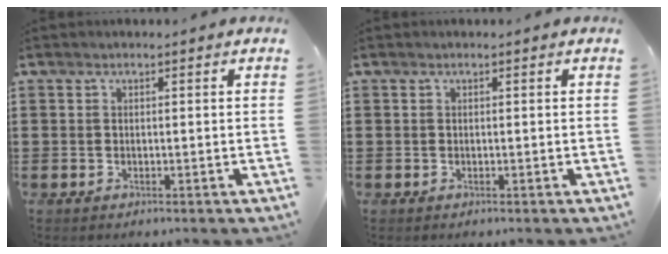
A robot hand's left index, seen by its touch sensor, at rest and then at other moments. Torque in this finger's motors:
{"motor_torque": [0.00, 0.00, 0.00, 0.00]}